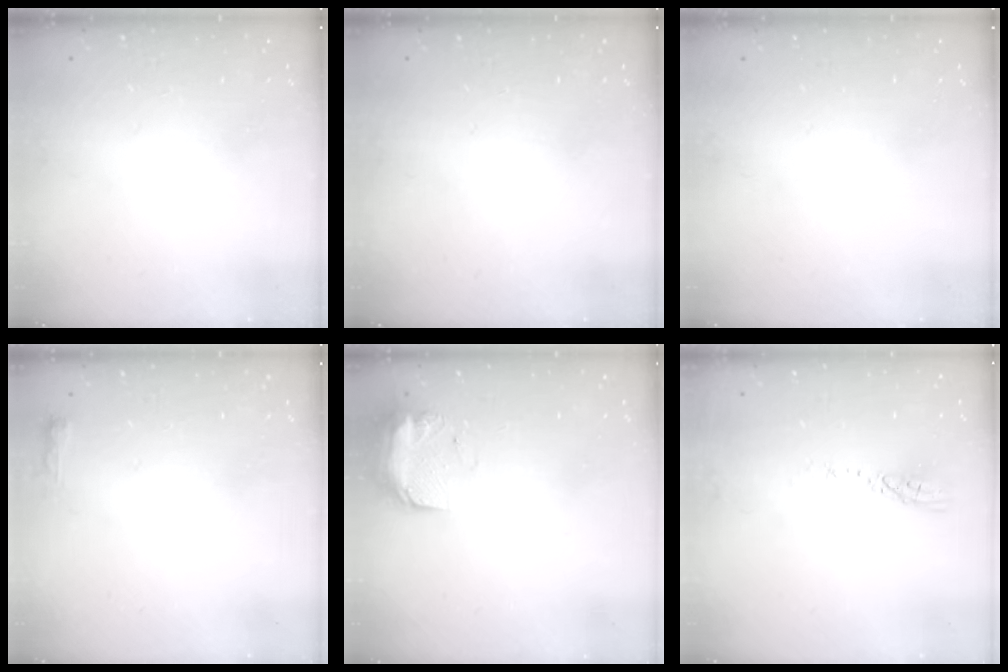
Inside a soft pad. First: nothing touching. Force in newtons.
{"total": 0.0}
{"total": 0.0}
{"total": 9.8, "press": 2.8, "slide": 9.4}
{"total": 9.3, "press": 9.3, "slide": 0.7}
{"total": 3.5, "press": 3.5, "slide": 0.3}